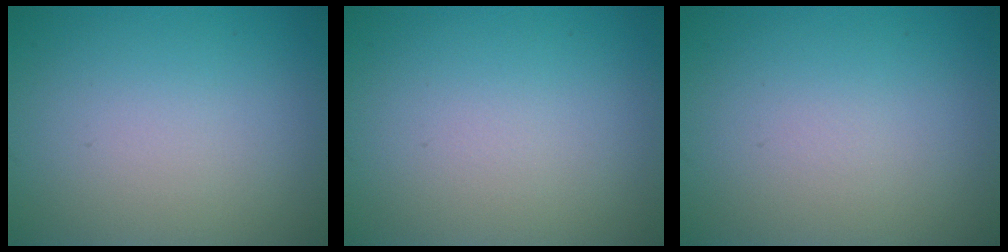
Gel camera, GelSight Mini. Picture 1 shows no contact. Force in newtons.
{"total": 0.0}
{"total": 0.0}